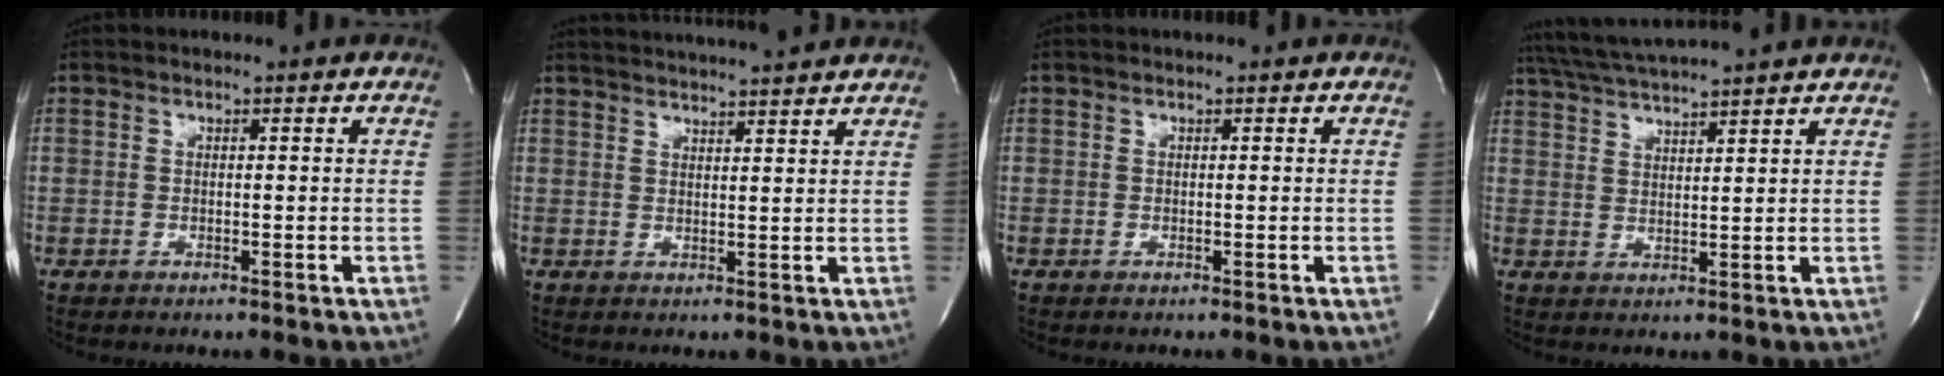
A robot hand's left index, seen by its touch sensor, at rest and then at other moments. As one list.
[{"total": 12.2, "force": [11.3, 0.2, 4.5], "torque": [-0.077, 0.011, 0.151]}, {"total": 0.0}, {"total": 10.0, "force": [9.1, -0.9, 4.1], "torque": [-0.078, 0.019, 0.144]}]